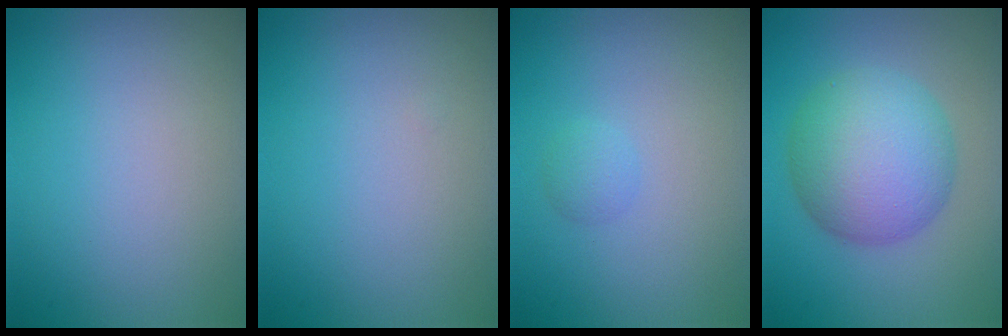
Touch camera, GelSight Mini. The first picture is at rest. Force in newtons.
{"total": 0.0}
{"total": 1.1, "press": 1.1, "slide": 0.1}
{"total": 8.7, "press": 8.7, "slide": 0.2}